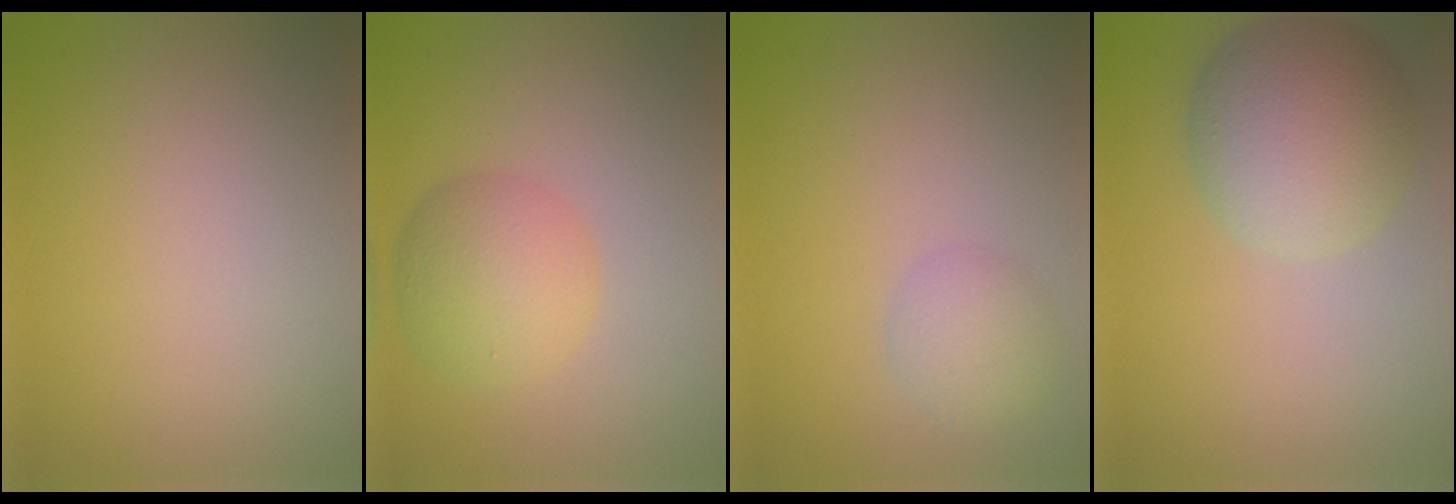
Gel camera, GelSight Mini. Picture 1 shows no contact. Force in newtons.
{"total": 4.4, "press": 4.4, "slide": 0.2}
{"total": 2.1, "press": 2.1, "slide": 0.2}
{"total": 6.8, "press": 6.8, "slide": 0.3}